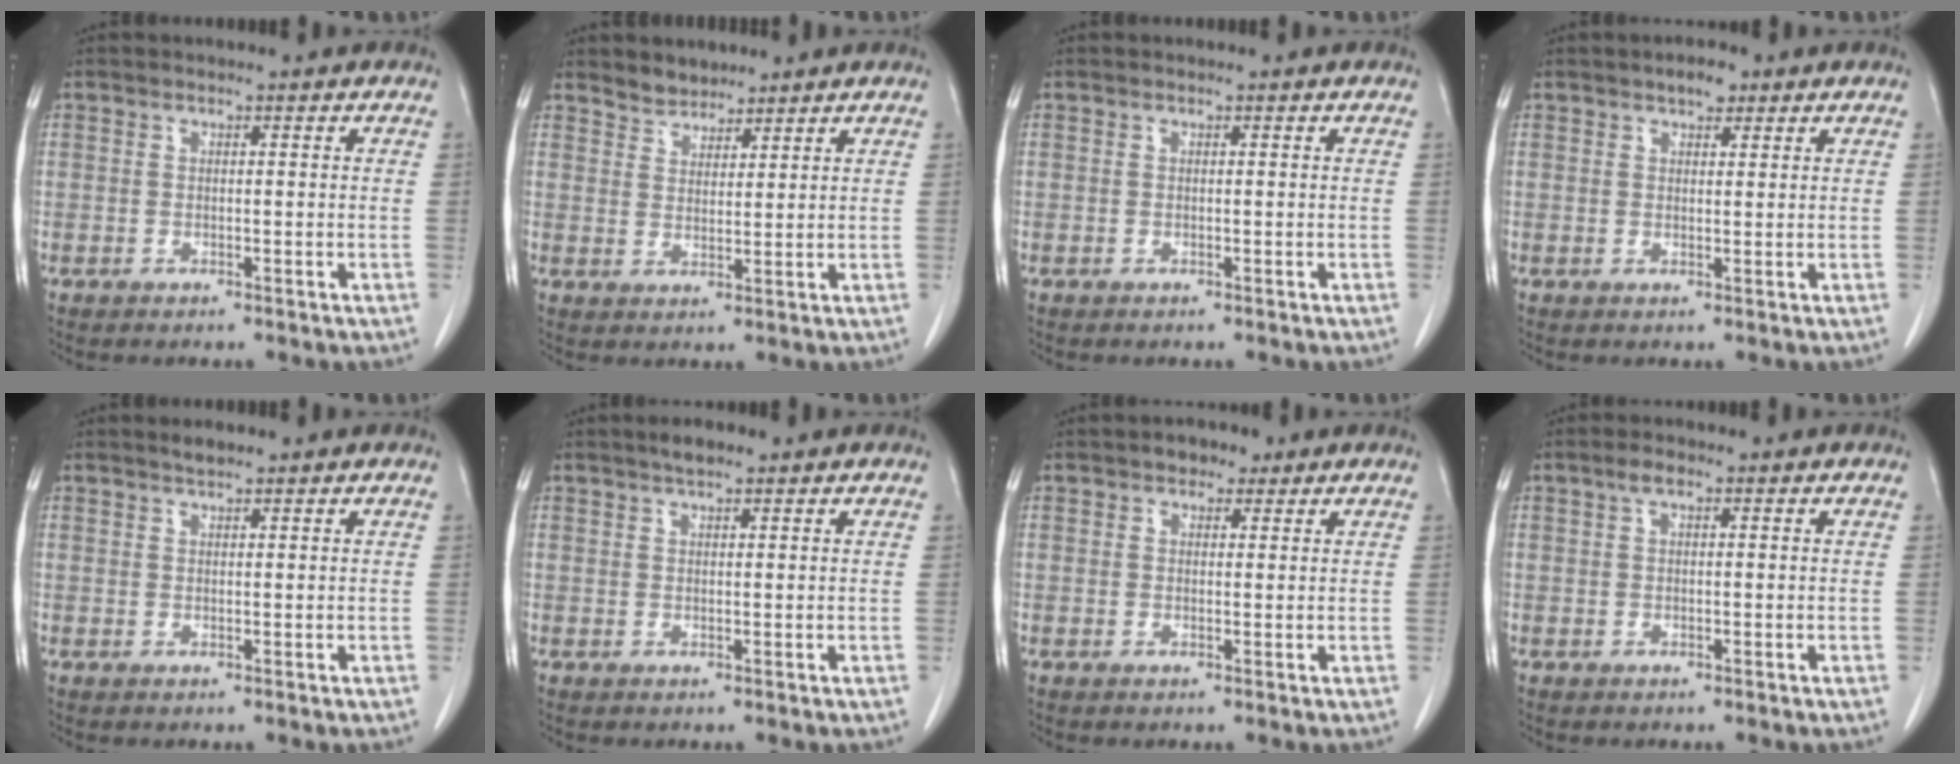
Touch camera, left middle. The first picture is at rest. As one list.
[{"total": 3.1, "force": [2.8, 1.3, 0.0], "torque": [0.001, 0.007, 0.050]}, {"total": 0.0}, {"total": 2.4, "force": [1.6, 1.2, 1.3], "torque": [-0.022, 0.004, 0.023]}, {"total": 1.3, "force": [1.2, 0.2, 0.6], "torque": [-0.019, 0.004, 0.023]}, {"total": 2.2, "force": [1.7, 0.6, 1.3], "torque": [-0.029, 0.008, 0.028]}, {"total": 2.4, "force": [1.5, 1.5, 1.1], "torque": [-0.018, 0.009, 0.020]}, {"total": 1.6, "force": [0.8, 0.7, 1.2], "torque": [-0.025, 0.010, 0.014]}]